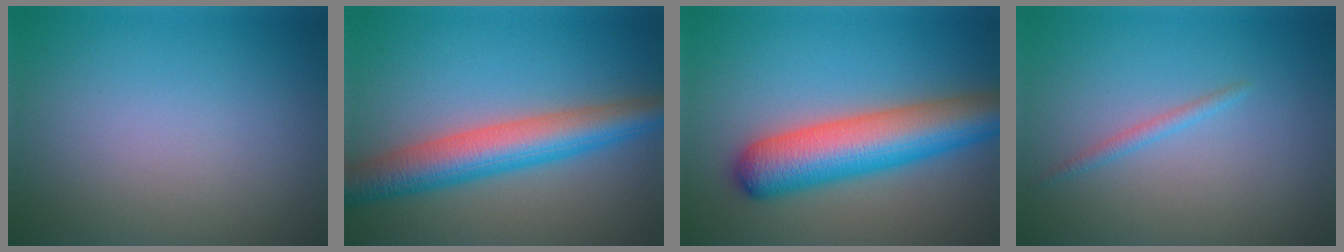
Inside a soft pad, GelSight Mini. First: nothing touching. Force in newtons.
{"total": 6.9, "press": 6.9, "slide": 0.4}
{"total": 8.7, "press": 8.7, "slide": 0.4}
{"total": 1.0, "press": 1.0, "slide": 0.1}